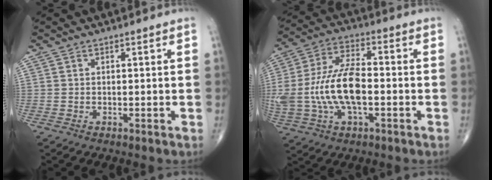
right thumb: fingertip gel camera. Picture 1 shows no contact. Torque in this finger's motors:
{"motor_torque": [2.25, 2.14, 1.85, -0.20, 0.22]}